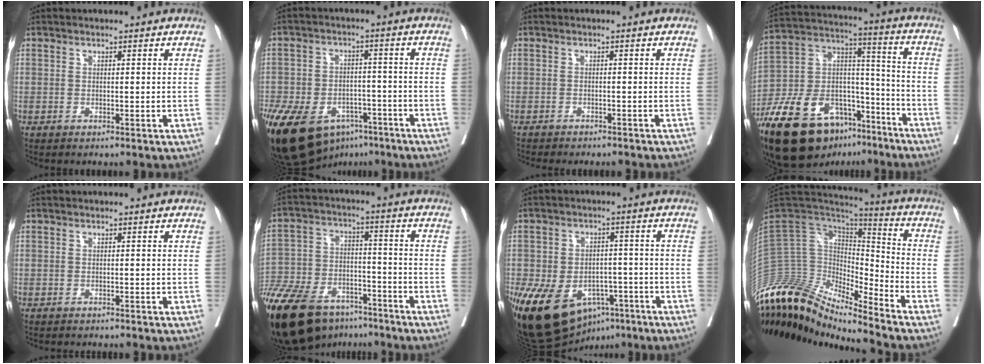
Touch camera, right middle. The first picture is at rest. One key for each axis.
{"total": 22.6, "fx": -12.9, "fy": 13.4, "fz": 12.8, "tx": -0.307, "ty": -0.014, "tz": -0.201}
{"total": 6.6, "fx": -6.0, "fy": 1.3, "fz": 2.3, "tx": -0.023, "ty": -0.002, "tz": -0.076}
{"total": 24.0, "fx": -15.9, "fy": 11.9, "fz": 13.5, "tx": -0.287, "ty": 0.020, "tz": -0.273}
{"total": 3.0, "fx": -2.8, "fy": 0.4, "fz": 1.0, "tx": -0.011, "ty": -0.004, "tz": -0.036}
{"total": 27.1, "fx": -19.4, "fy": 12.4, "fz": 14.2, "tx": -0.346, "ty": -0.039, "tz": -0.322}
{"total": 19.3, "fx": -9.6, "fy": 12.1, "fz": 11.5, "tx": -0.251, "ty": -0.003, "tz": -0.139}
{"total": 19.0, "fx": -17.2, "fy": 2.9, "fz": 7.6, "tx": -0.139, "ty": 0.053, "tz": -0.312}